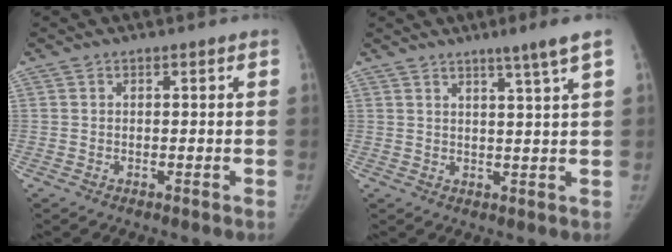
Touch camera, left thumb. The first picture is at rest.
{"total": 4.9, "force": [3.1, -1.0, 3.7], "torque": [-0.058, -0.021, 0.048]}